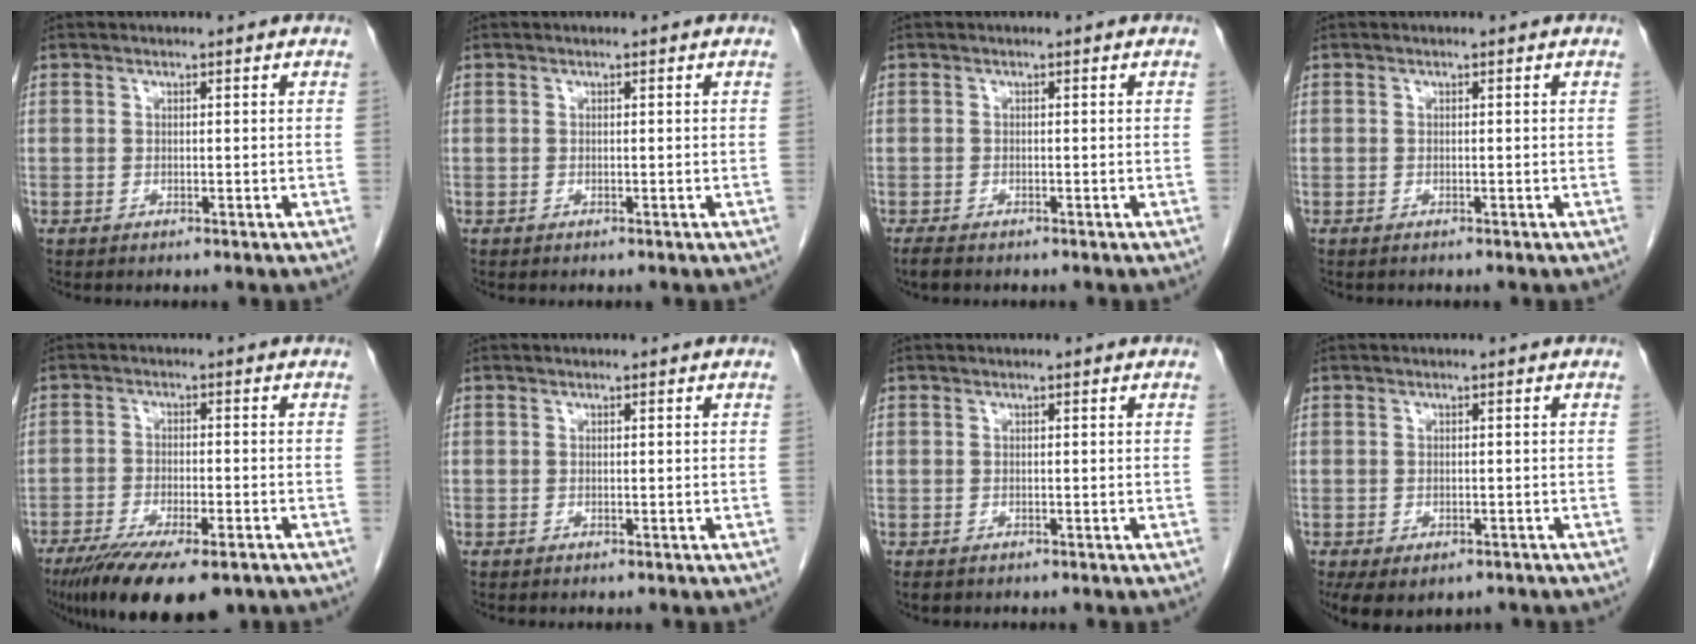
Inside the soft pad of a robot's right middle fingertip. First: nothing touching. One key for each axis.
{"total": 0.0}
{"total": 1.7, "fx": -1.4, "fy": 0.6, "fz": 0.9, "tx": -0.022, "ty": -0.004, "tz": -0.021}
{"total": 0.0}
{"total": 14.4, "fx": -10.3, "fy": 3.5, "fz": 9.4, "tx": -0.152, "ty": -0.028, "tz": -0.159}
{"total": 0.0}
{"total": 1.1, "fx": -0.8, "fy": 0.7, "fz": 0.4, "tx": -0.008, "ty": 0.000, "tz": -0.008}
{"total": 5.8, "fx": -3.7, "fy": 3.5, "fz": 2.7, "tx": -0.042, "ty": -0.005, "tz": -0.049}